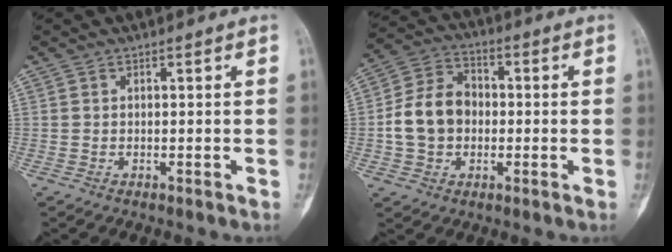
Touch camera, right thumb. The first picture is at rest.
{"total": 10.9, "force": [-0.9, 8.6, 6.7], "torque": [-0.109, 0.029, -0.024]}